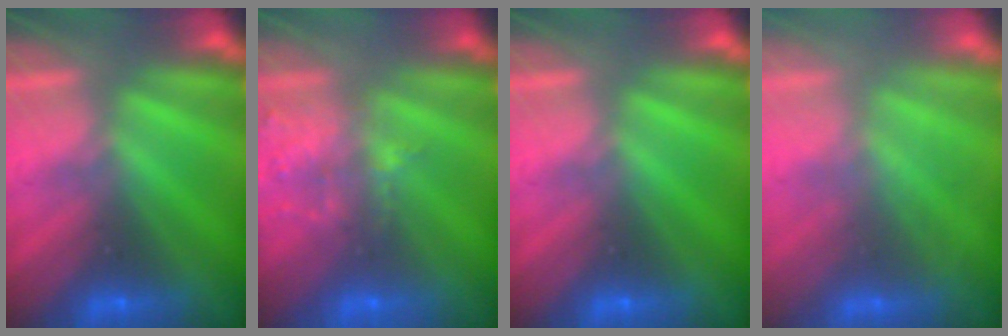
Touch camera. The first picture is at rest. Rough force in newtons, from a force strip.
{"total": 1.7}
{"total": 0.0}
{"total": 2.3}